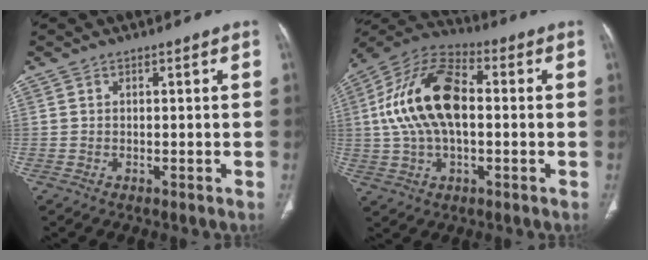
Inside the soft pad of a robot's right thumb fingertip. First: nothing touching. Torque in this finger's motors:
{"motor_torque": [-0.10, 1.72, 1.68, -0.33, 0.25]}